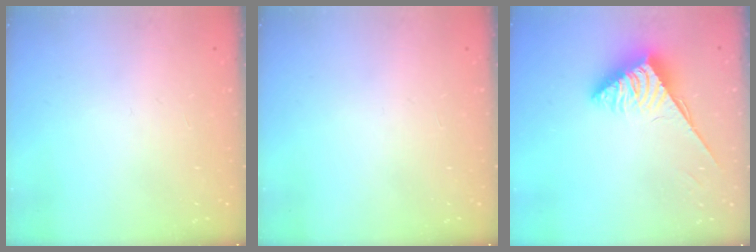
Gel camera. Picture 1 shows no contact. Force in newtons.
{"total": 0.0}
{"total": 3.8, "press": 3.7, "slide": 0.7}